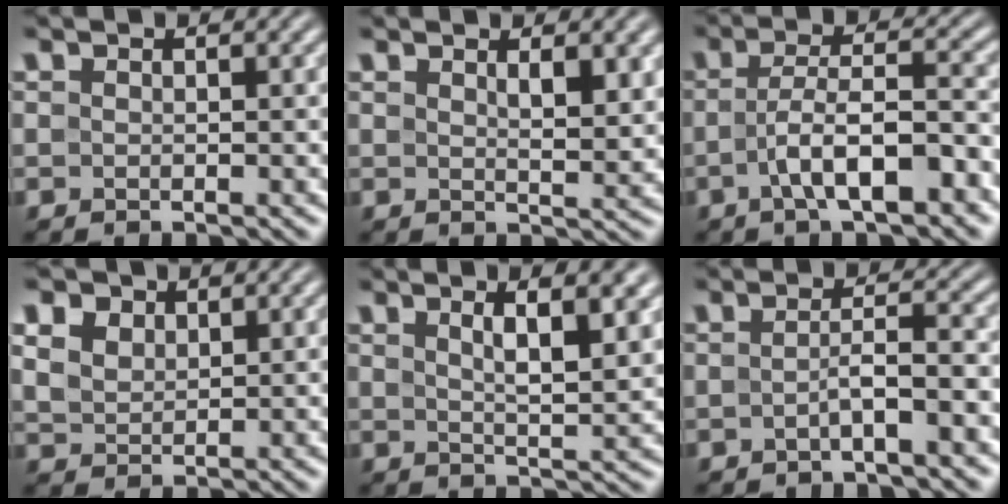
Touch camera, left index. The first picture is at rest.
{"total": 3.0, "force": [1.5, 0.8, 2.5], "torque": [-0.037, -0.006, 0.029]}
{"total": 6.3, "force": [-2.2, 1.9, 5.6], "torque": [-0.097, 0.007, -0.039]}
{"total": 5.4, "force": [3.3, 3.4, 2.6], "torque": [-0.083, 0.016, 0.055]}
{"total": 5.4, "force": [2.4, 1.3, 4.6], "torque": [-0.062, 0.002, 0.037]}
{"total": 2.9, "force": [-0.9, 0.5, 2.7], "torque": [-0.045, 0.010, -0.022]}